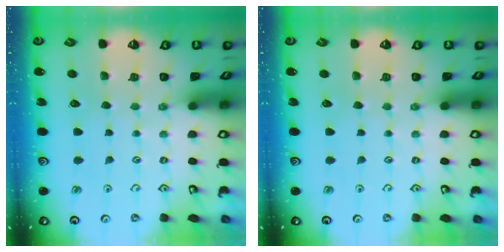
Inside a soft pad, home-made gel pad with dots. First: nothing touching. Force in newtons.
{"total": 0.0}